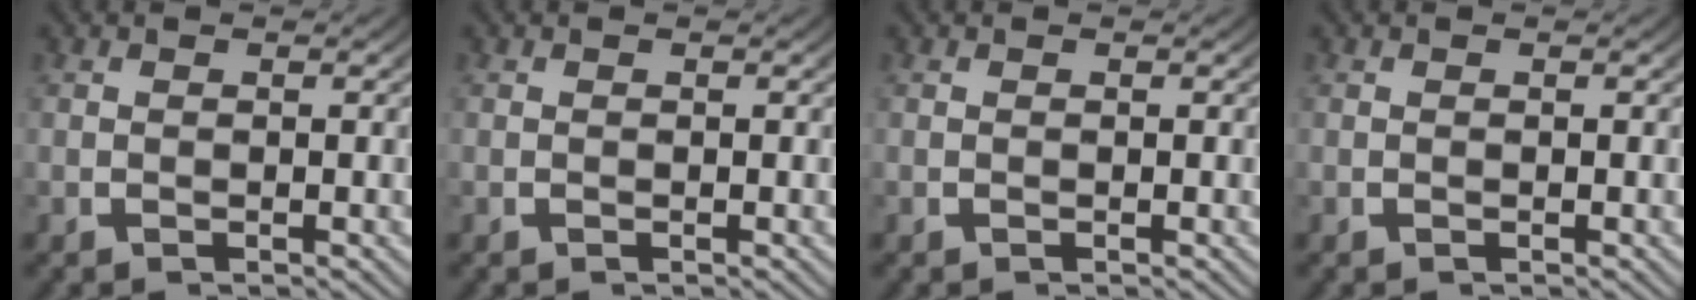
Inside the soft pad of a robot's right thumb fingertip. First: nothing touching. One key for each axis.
{"total": 0.0}
{"total": 0.0}
{"total": 0.0}